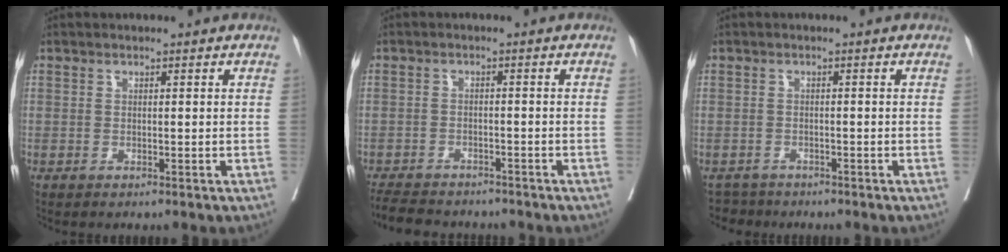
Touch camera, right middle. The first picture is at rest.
{"total": 10.0, "force": [-8.9, 2.9, 3.4], "torque": [-0.065, -0.008, -0.127]}
{"total": 3.0, "force": [-2.7, 1.0, -0.8], "torque": [0.012, -0.004, -0.048]}